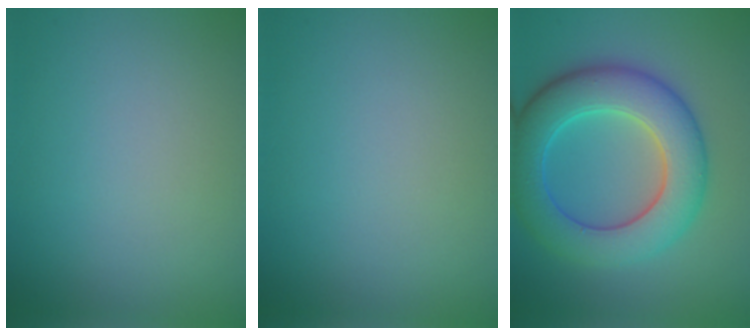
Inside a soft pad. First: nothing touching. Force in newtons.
{"total": 0.0}
{"total": 8.7, "press": 8.7, "slide": 0.2}